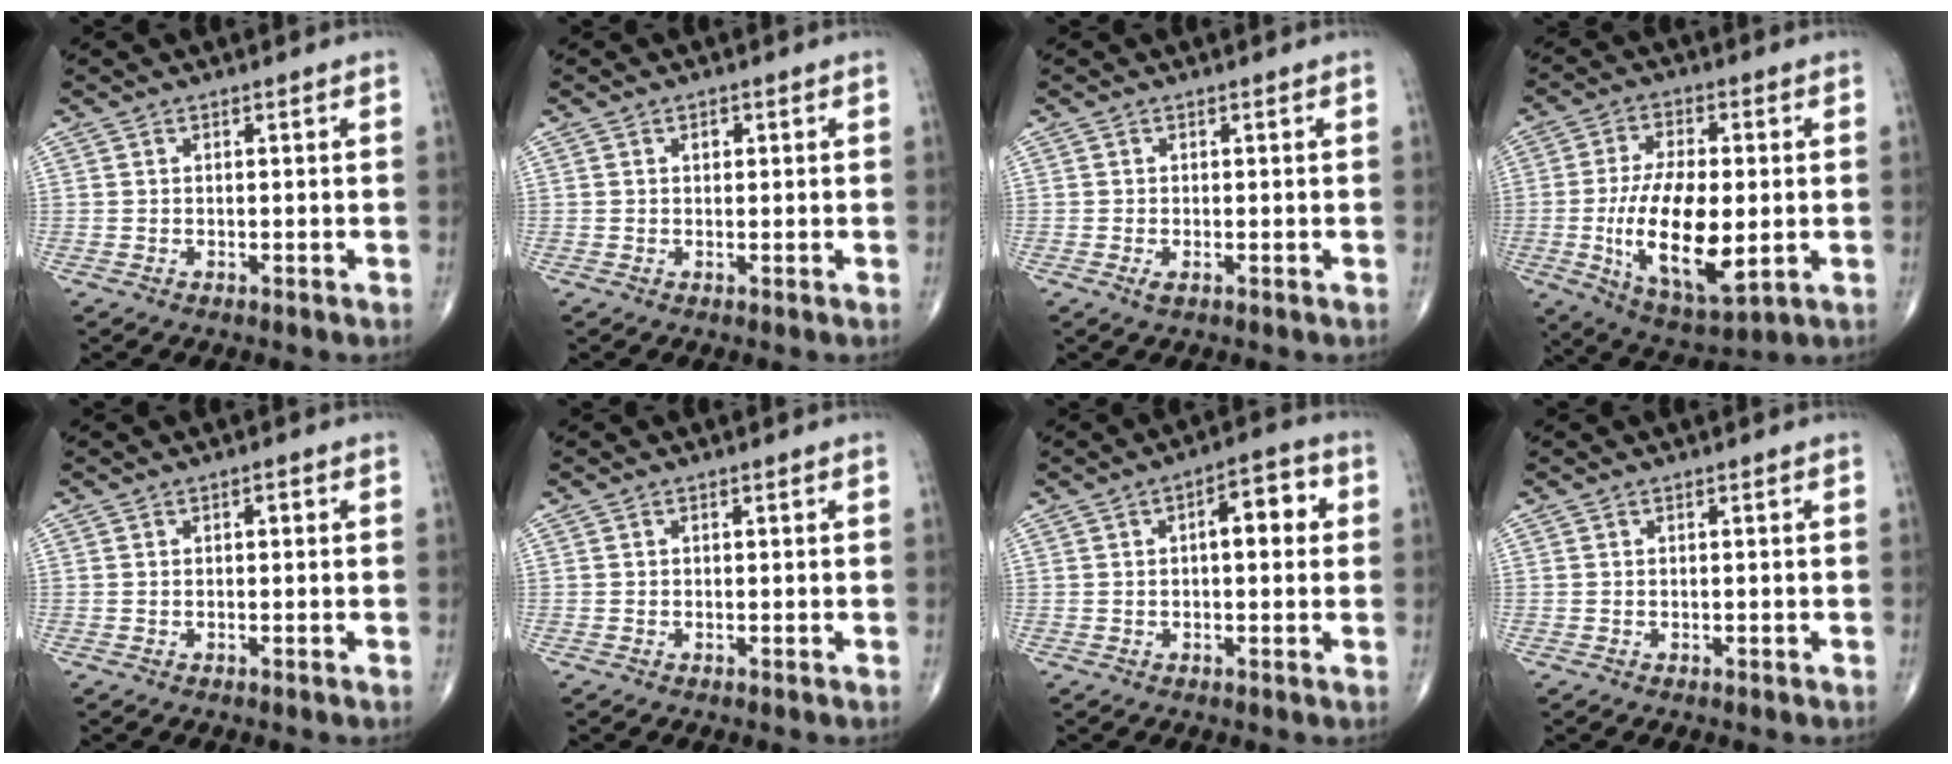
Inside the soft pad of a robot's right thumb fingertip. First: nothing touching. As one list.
[{"total": 0.9, "force": [0.4, 0.7, 0.5], "torque": [-0.005, 0.000, 0.005]}, {"total": 1.1, "force": [-0.4, 0.4, 1.0], "torque": [-0.022, -0.003, -0.009]}, {"total": 17.4, "force": [-2.1, 7.6, 15.5], "torque": [-0.274, -0.008, -0.026]}, {"total": 0.8, "force": [0.2, 0.4, 0.7], "torque": [-0.005, 0.003, 0.000]}, {"total": 0.0}, {"total": 7.3, "force": [1.2, 3.2, 6.4], "torque": [-0.070, 0.021, 0.010]}, {"total": 0.0}]